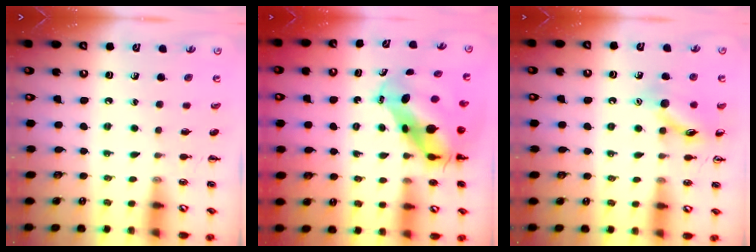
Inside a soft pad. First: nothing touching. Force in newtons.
{"total": 7.8, "press": 7.5, "slide": 2.2}
{"total": 11.7, "press": 11.7, "slide": 0.7}